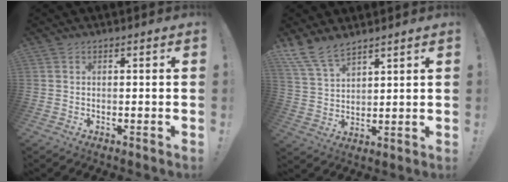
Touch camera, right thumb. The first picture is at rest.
{"total": 8.9, "force": [7.4, 3.4, 3.6], "torque": [-0.081, -0.040, 0.146]}